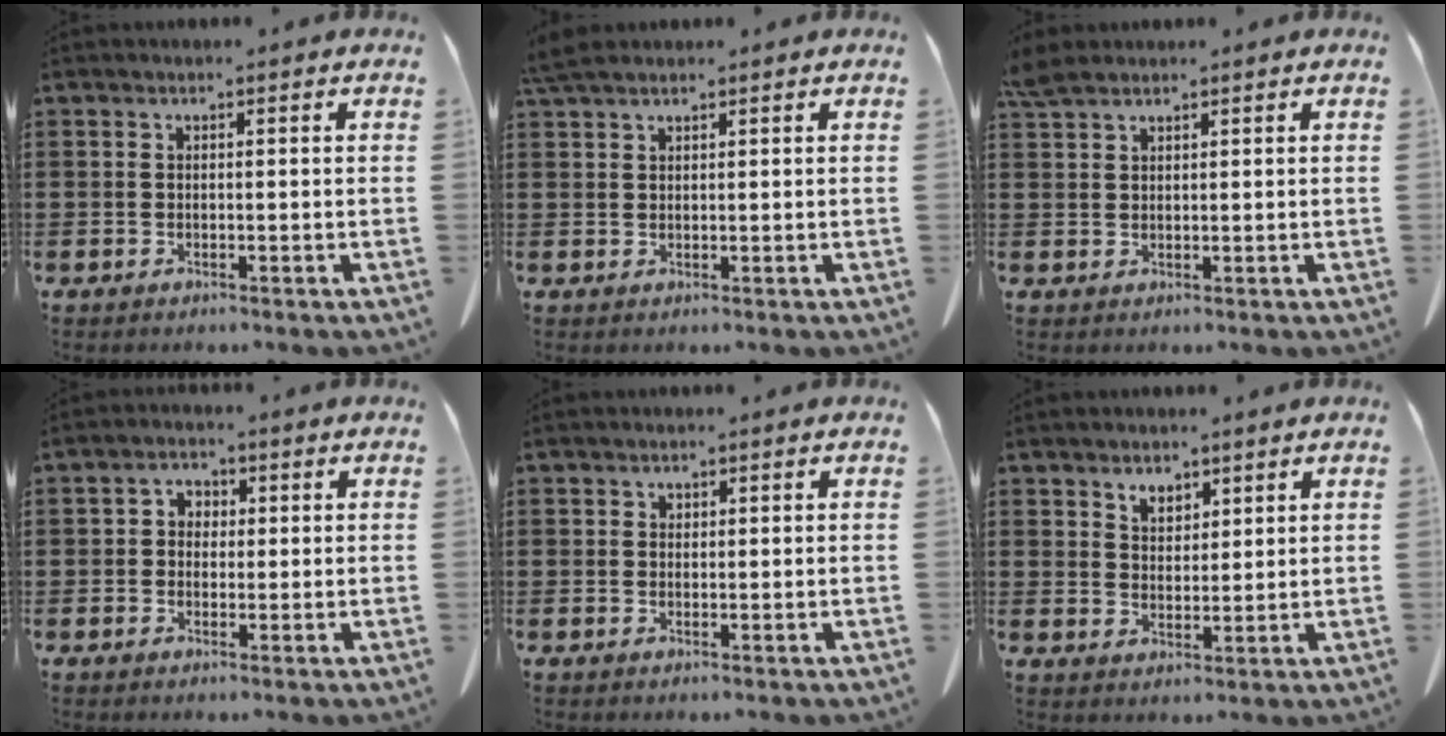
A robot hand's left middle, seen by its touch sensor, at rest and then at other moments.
{"total": 2.7, "force": [2.2, 0.6, 1.5], "torque": [-0.034, 0.001, 0.044]}
{"total": 2.8, "force": [2.3, 0.8, 1.3], "torque": [-0.033, 0.001, 0.046]}
{"total": 2.1, "force": [0.1, 1.8, 1.0], "torque": [-0.027, 0.009, -0.001]}
{"total": 0.7, "force": [0.6, 0.3, 0.1], "torque": [-0.005, -0.002, 0.013]}
{"total": 3.0, "force": [2.4, 1.6, 0.8], "torque": [-0.015, -0.001, 0.044]}